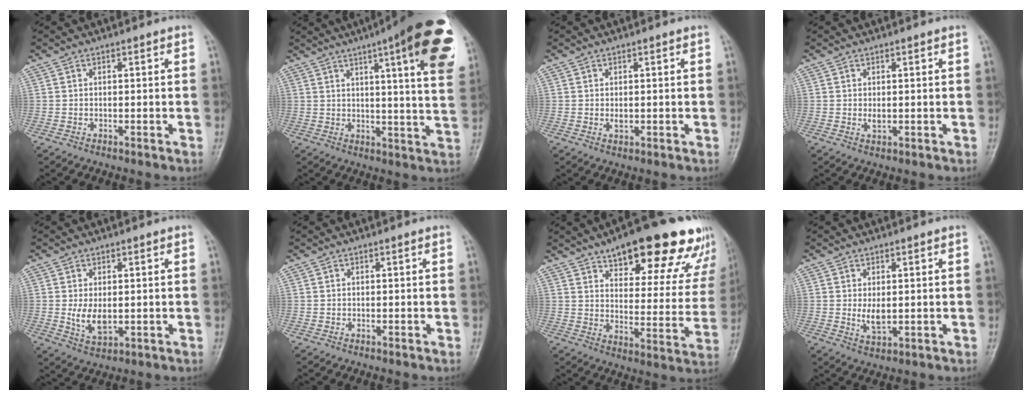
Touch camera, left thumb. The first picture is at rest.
{"total": 22.0, "force": [10.7, 4.1, 18.8], "torque": [-0.231, -0.026, 0.129]}
{"total": 1.2, "force": [0.2, 0.8, 0.9], "torque": [-0.011, -0.003, 0.006]}
{"total": 1.4, "force": [0.3, 0.9, 1.1], "torque": [-0.014, -0.005, 0.009]}
{"total": 4.8, "force": [0.1, 2.8, 3.9], "torque": [-0.067, -0.013, 0.010]}
{"total": 0.0}
{"total": 24.3, "force": [16.7, 9.0, 15.2], "torque": [-0.153, -0.055, 0.218]}
{"total": 3.4, "force": [0.4, 1.9, 2.8], "torque": [-0.045, -0.011, 0.014]}